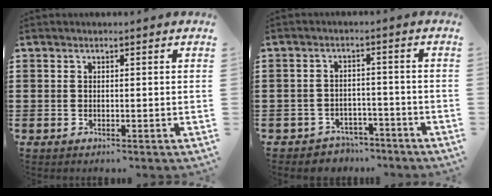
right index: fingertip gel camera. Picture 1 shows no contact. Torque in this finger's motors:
{"motor_torque": [0.58, 1.07, -0.20, -0.12]}